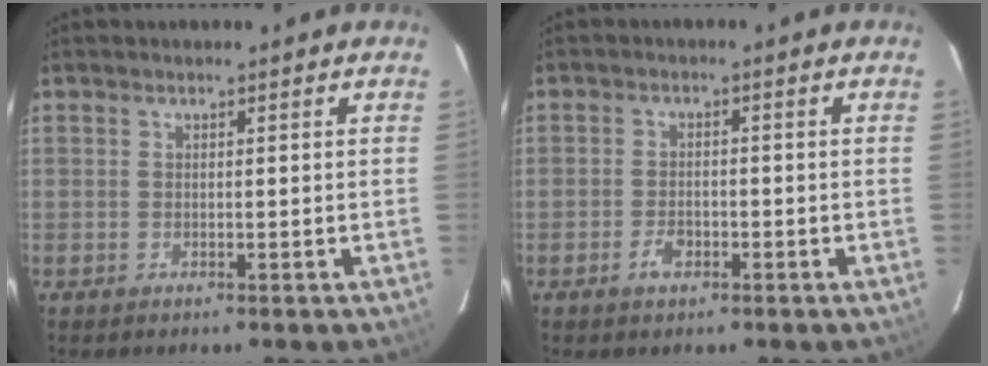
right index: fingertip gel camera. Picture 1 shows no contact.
{"total": 2.9, "force": [-1.6, 1.6, 1.7], "torque": [-0.037, 0.002, -0.030]}